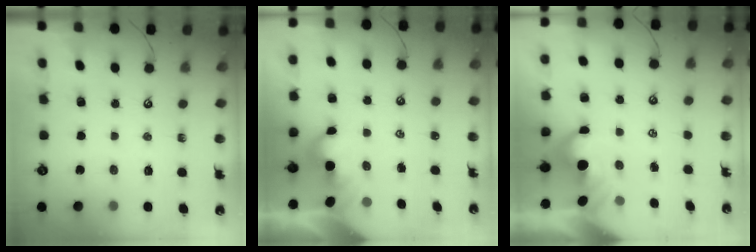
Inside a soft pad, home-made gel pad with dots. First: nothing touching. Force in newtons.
{"total": 2.0, "press": 2.0, "slide": 0.2}
{"total": 2.4, "press": 2.1, "slide": 1.1}